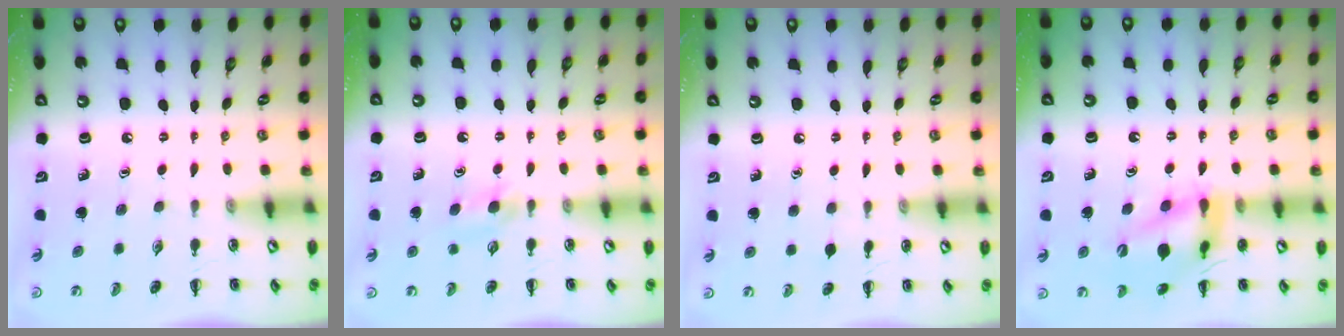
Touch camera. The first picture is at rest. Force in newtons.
{"total": 3.9, "press": 3.6, "slide": 1.3}
{"total": 3.8, "press": 3.6, "slide": 1.3}
{"total": 15.5, "press": 15.4, "slide": 2.0}